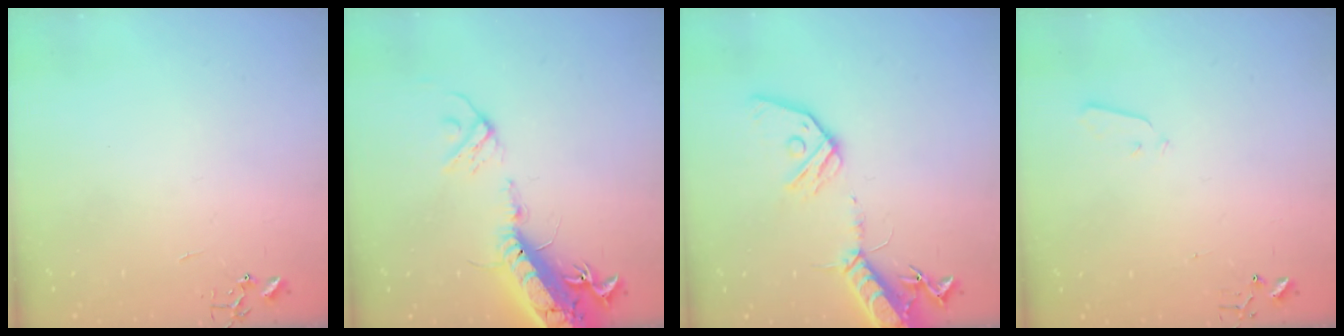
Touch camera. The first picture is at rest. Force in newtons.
{"total": 20.7, "press": 20.1, "slide": 4.8}
{"total": 16.0, "press": 15.7, "slide": 3.0}
{"total": 2.9, "press": 2.8, "slide": 0.8}